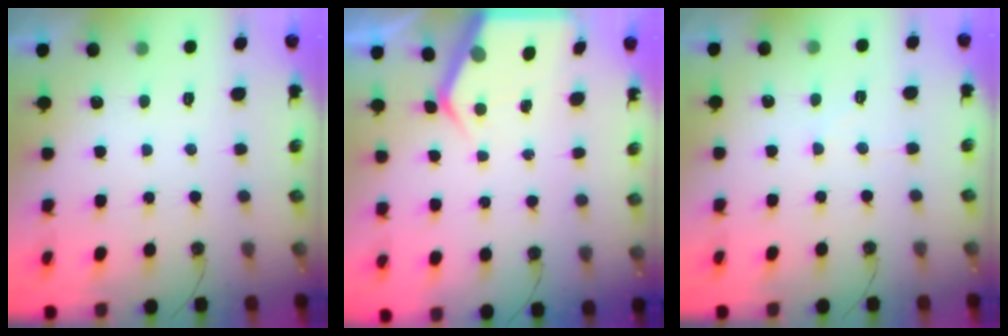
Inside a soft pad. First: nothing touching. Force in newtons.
{"total": 5.4, "press": 5.4, "slide": 0.3}
{"total": 5.5, "press": 5.5, "slide": 0.8}